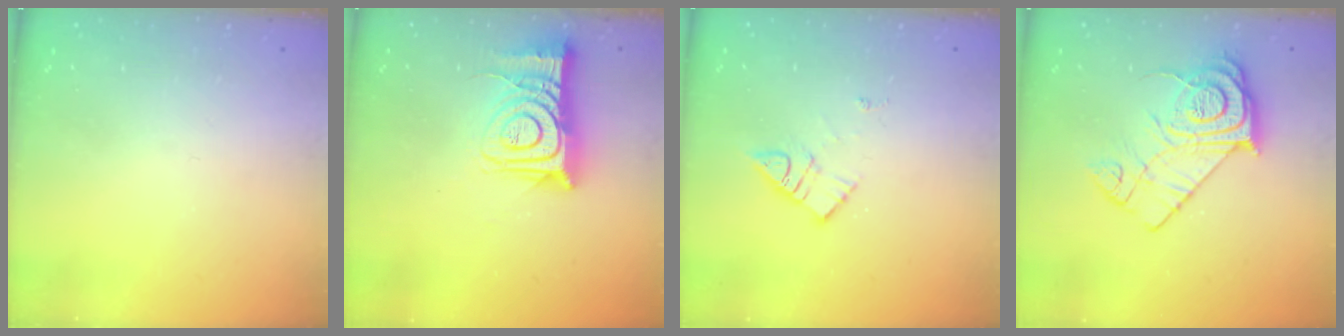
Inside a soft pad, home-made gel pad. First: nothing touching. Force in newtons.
{"total": 13.6, "press": 13.6, "slide": 1.0}
{"total": 9.3, "press": 9.3, "slide": 0.5}
{"total": 13.5, "press": 13.5, "slide": 1.0}